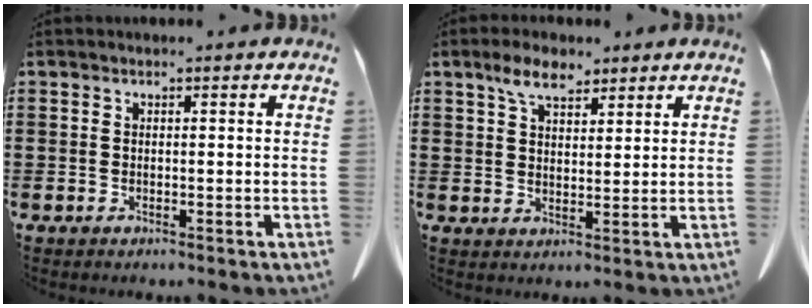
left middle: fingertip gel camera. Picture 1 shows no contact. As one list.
[{"total": 5.6, "force": [4.0, 2.3, 3.1], "torque": [-0.072, 0.002, 0.075]}]